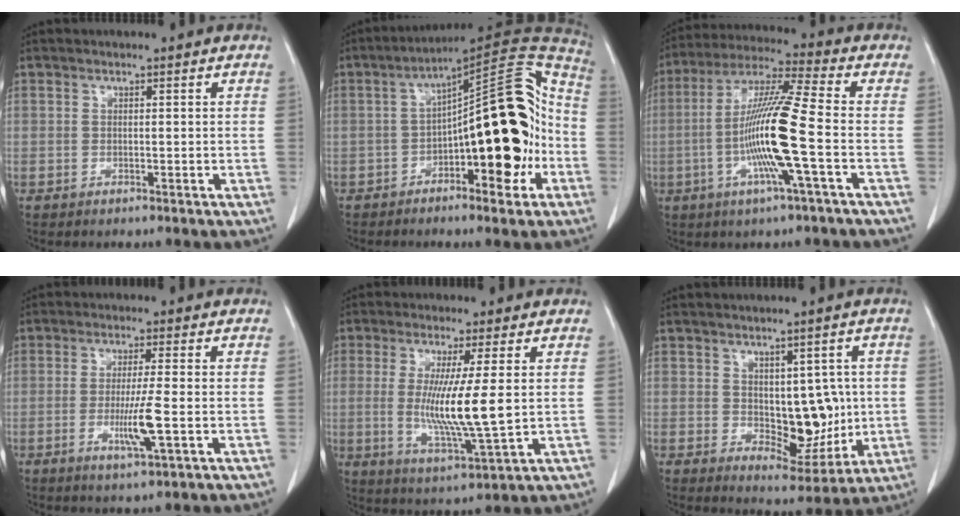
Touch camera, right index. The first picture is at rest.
{"total": 20.2, "force": [-3.3, 5.8, 19.1], "torque": [-0.277, 0.036, -0.041]}
{"total": 14.1, "force": [-3.0, -0.6, 13.8], "torque": [-0.269, -0.003, -0.067]}
{"total": 6.0, "force": [-1.5, -0.4, 5.8], "torque": [-0.106, -0.014, -0.027]}
{"total": 10.9, "force": [0.4, -0.1, 10.9], "torque": [-0.215, -0.030, 0.006]}
{"total": 8.2, "force": [0.3, 4.7, 6.8], "torque": [-0.077, 0.000, 0.023]}